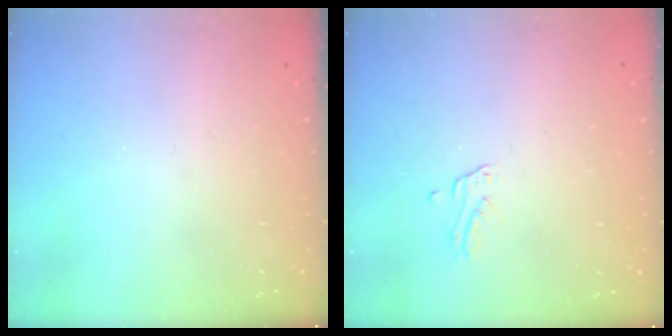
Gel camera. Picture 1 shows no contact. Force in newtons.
{"total": 1.3, "press": 1.3, "slide": 0.1}